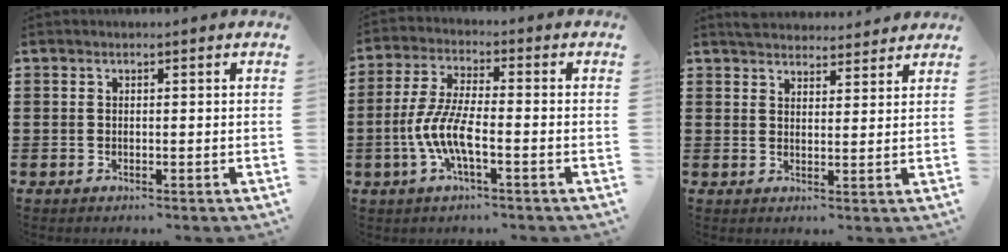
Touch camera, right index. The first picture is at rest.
{"total": 7.3, "force": [-2.6, 1.9, 6.6], "torque": [-0.159, -0.017, -0.057]}
{"total": 3.0, "force": [3.0, 0.2, 0.0], "torque": [-0.007, -0.008, 0.058]}